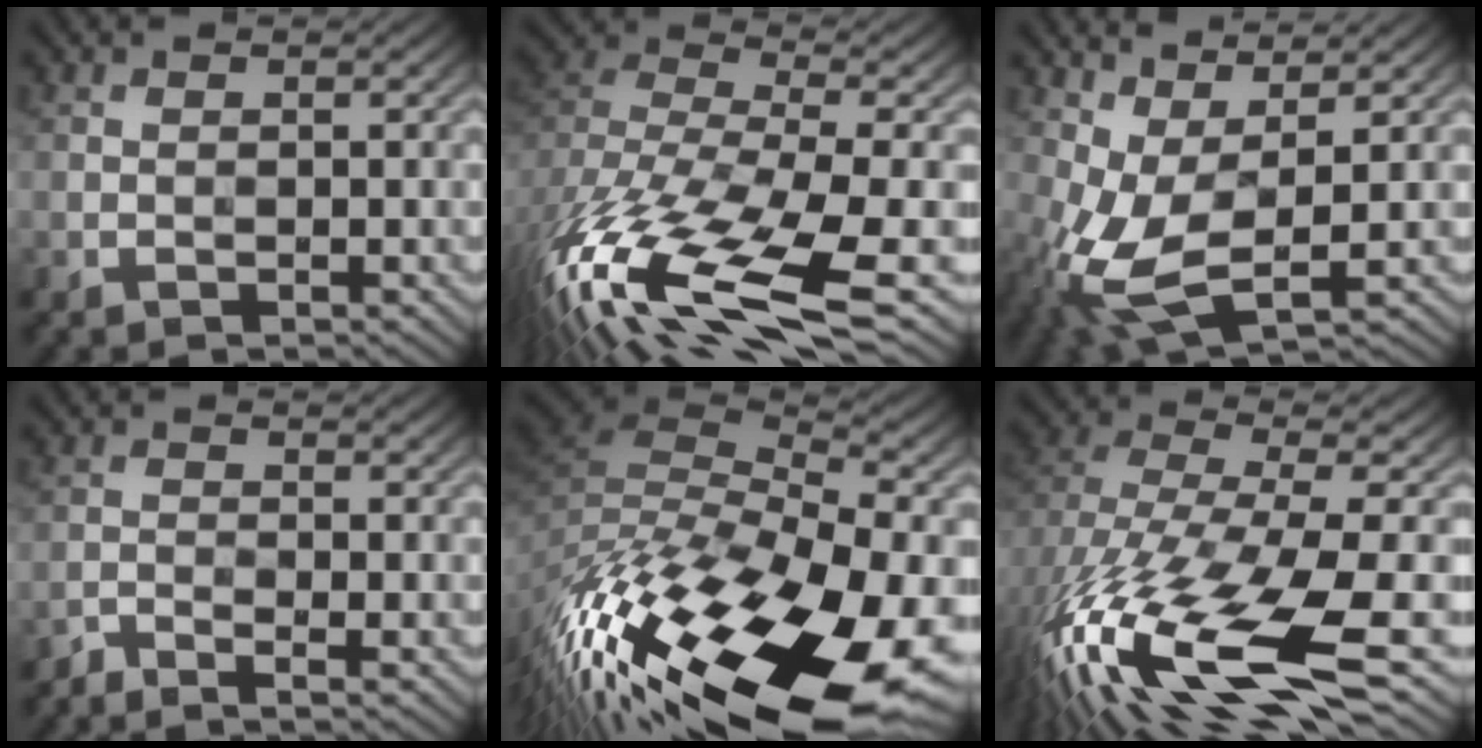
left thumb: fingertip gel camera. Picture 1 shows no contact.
{"total": 18.0, "force": [-8.7, 7.4, 13.9], "torque": [-0.340, -0.047, -0.133]}
{"total": 9.1, "force": [-0.6, 3.9, 8.2], "torque": [-0.197, -0.001, -0.018]}
{"total": 1.9, "force": [-1.7, 0.1, 0.8], "torque": [-0.019, -0.006, -0.043]}
{"total": 19.7, "force": [-10.3, 7.8, 14.8], "torque": [-0.314, -0.039, -0.161]}
{"total": 17.7, "force": [-7.0, 7.0, 14.7], "torque": [-0.326, -0.051, -0.113]}